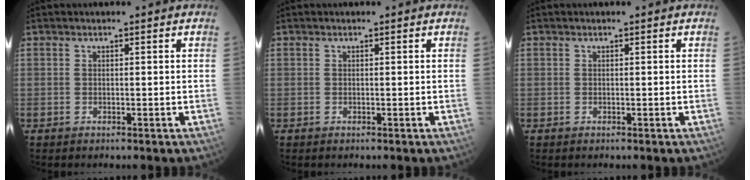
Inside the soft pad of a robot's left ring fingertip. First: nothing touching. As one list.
[{"total": 0.0}, {"total": 0.0}]